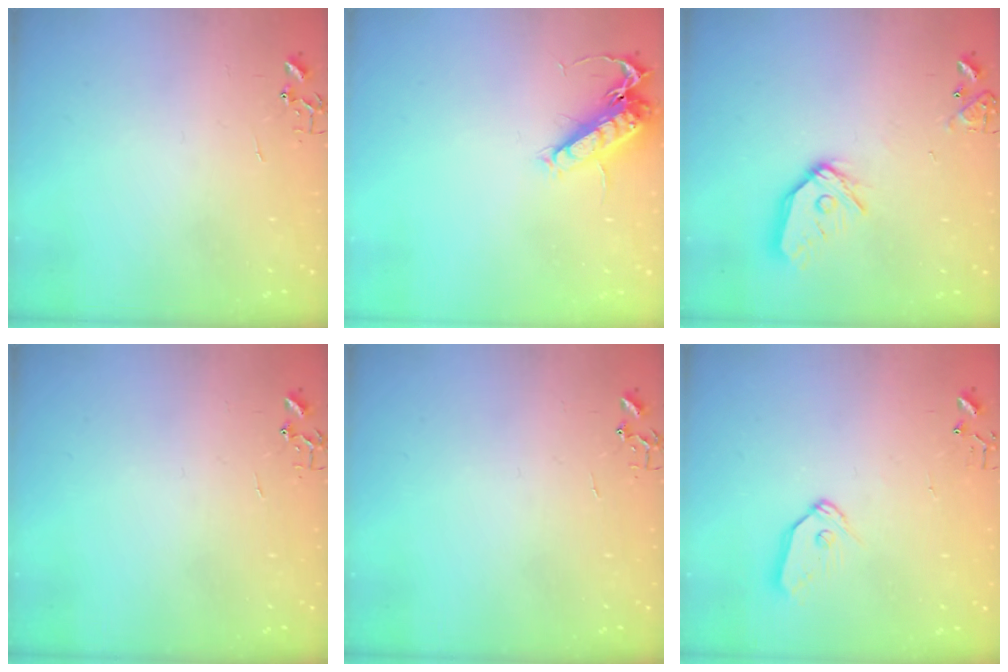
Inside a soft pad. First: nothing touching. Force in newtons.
{"total": 13.8, "press": 13.8, "slide": 1.2}
{"total": 13.7, "press": 13.6, "slide": 1.7}
{"total": 0.0}
{"total": 0.0}
{"total": 8.4, "press": 8.4, "slide": 0.5}